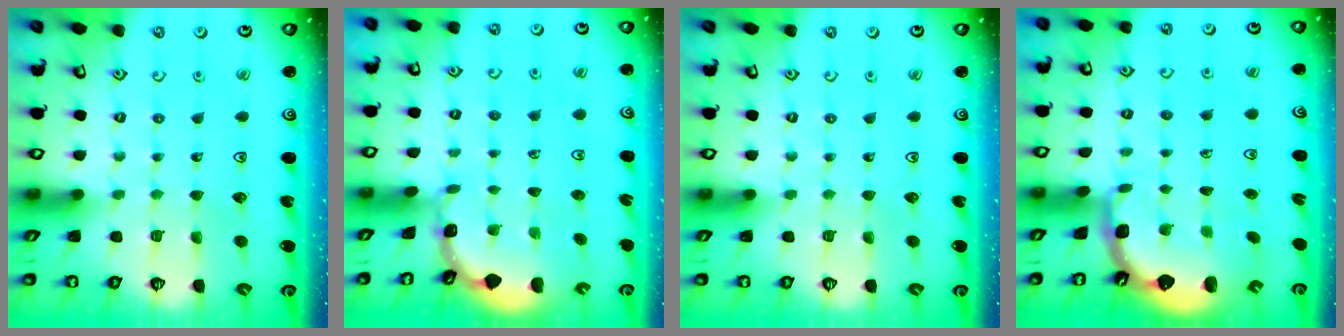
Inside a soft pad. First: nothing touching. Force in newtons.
{"total": 1.3, "press": 1.3, "slide": 0.1}
{"total": 0.0}
{"total": 2.3, "press": 1.7, "slide": 1.6}